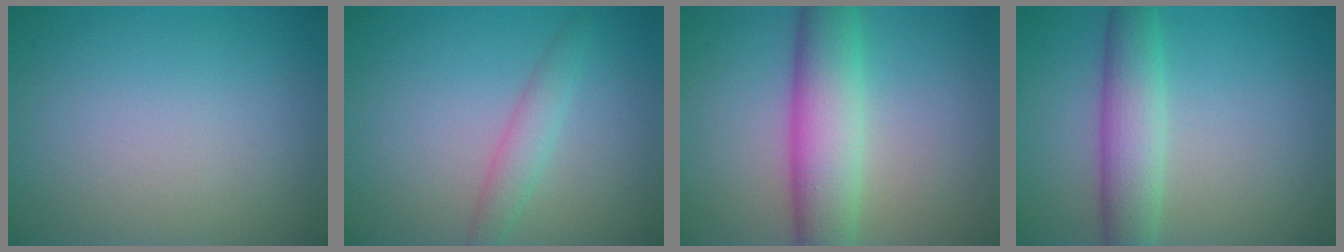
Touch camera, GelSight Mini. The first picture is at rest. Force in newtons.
{"total": 2.2, "press": 2.2, "slide": 0.2}
{"total": 7.0, "press": 7.0, "slide": 0.1}
{"total": 4.6, "press": 4.6, "slide": 0.1}